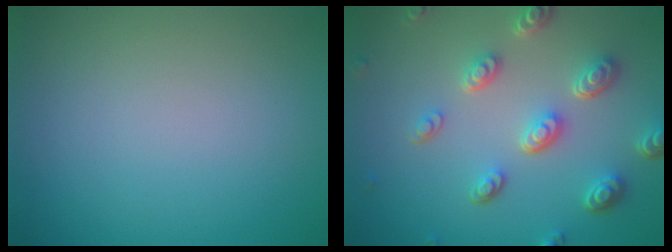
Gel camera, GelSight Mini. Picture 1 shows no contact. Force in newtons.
{"total": 5.4, "press": 4.0, "slide": 3.7}